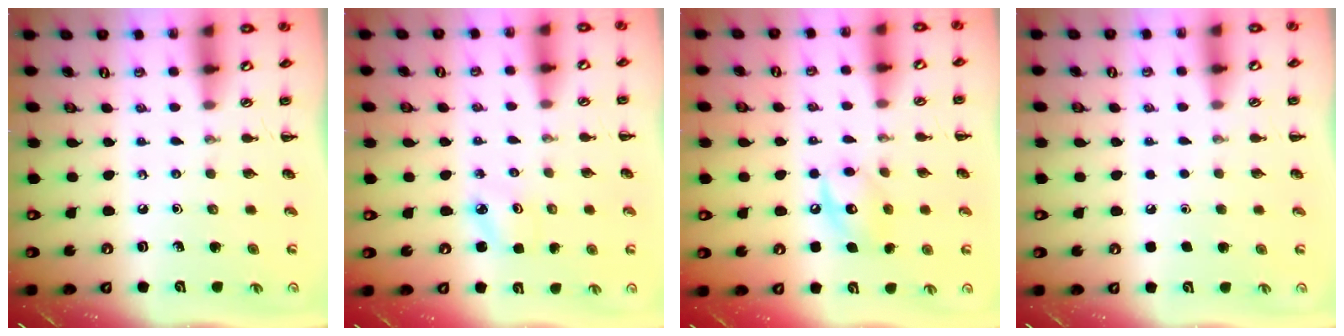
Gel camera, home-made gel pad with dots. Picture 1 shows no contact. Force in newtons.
{"total": 2.5, "press": 2.4, "slide": 0.6}
{"total": 9.3, "press": 9.3, "slide": 0.9}
{"total": 1.6, "press": 1.6, "slide": 0.1}